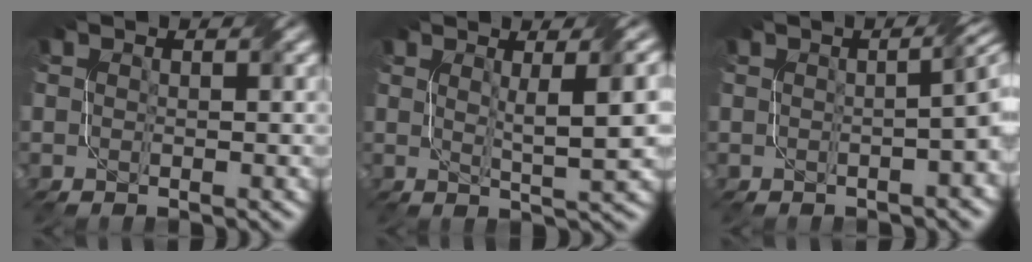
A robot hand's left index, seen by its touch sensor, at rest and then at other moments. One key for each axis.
{"total": 5.4, "fx": 1.3, "fy": 1.0, "fz": 5.1, "tx": -0.066, "ty": 0.003, "tz": 0.022}
{"total": 5.2, "fx": -0.3, "fy": 2.3, "fz": 4.7, "tx": -0.020, "ty": 0.009, "tz": -0.007}